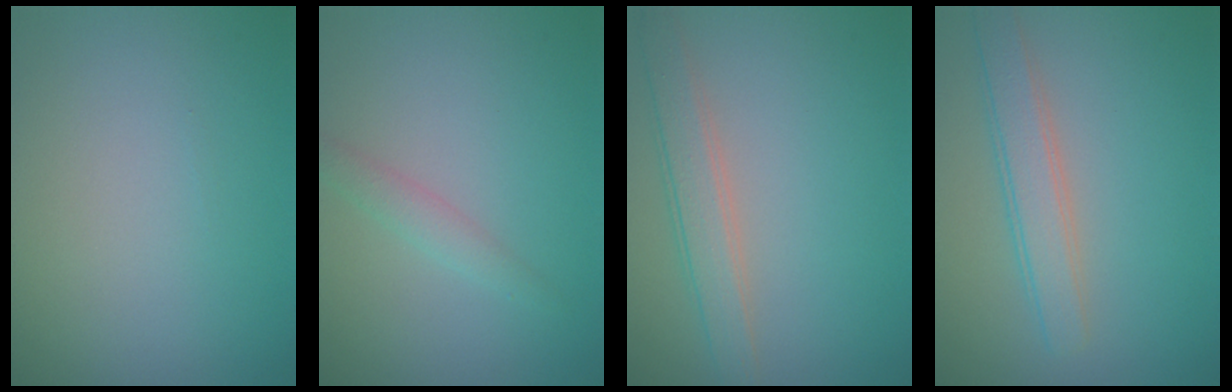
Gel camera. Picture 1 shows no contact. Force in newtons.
{"total": 1.4, "press": 1.4, "slide": 0.1}
{"total": 2.9, "press": 2.9, "slide": 0.2}
{"total": 3.1, "press": 3.1, "slide": 0.0}